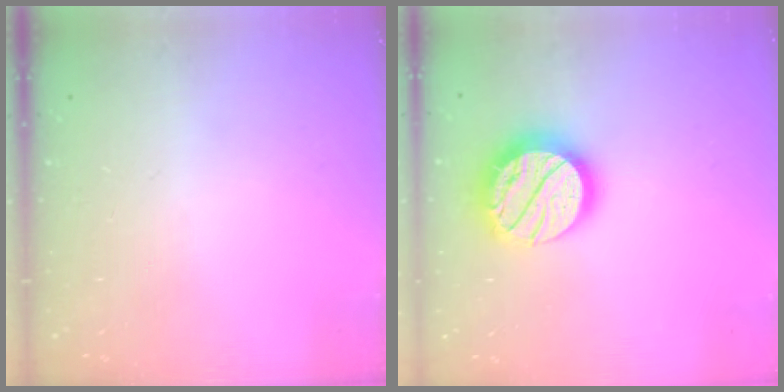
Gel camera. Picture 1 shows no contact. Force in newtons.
{"total": 19.1, "press": 19.1, "slide": 1.3}